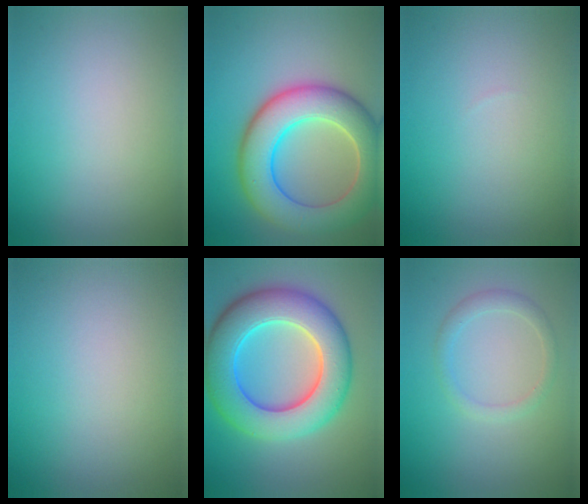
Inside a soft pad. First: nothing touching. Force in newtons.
{"total": 9.6, "press": 9.6, "slide": 0.6}
{"total": 0.0}
{"total": 0.0}
{"total": 10.8, "press": 10.7, "slide": 0.7}
{"total": 1.7, "press": 1.7, "slide": 0.1}